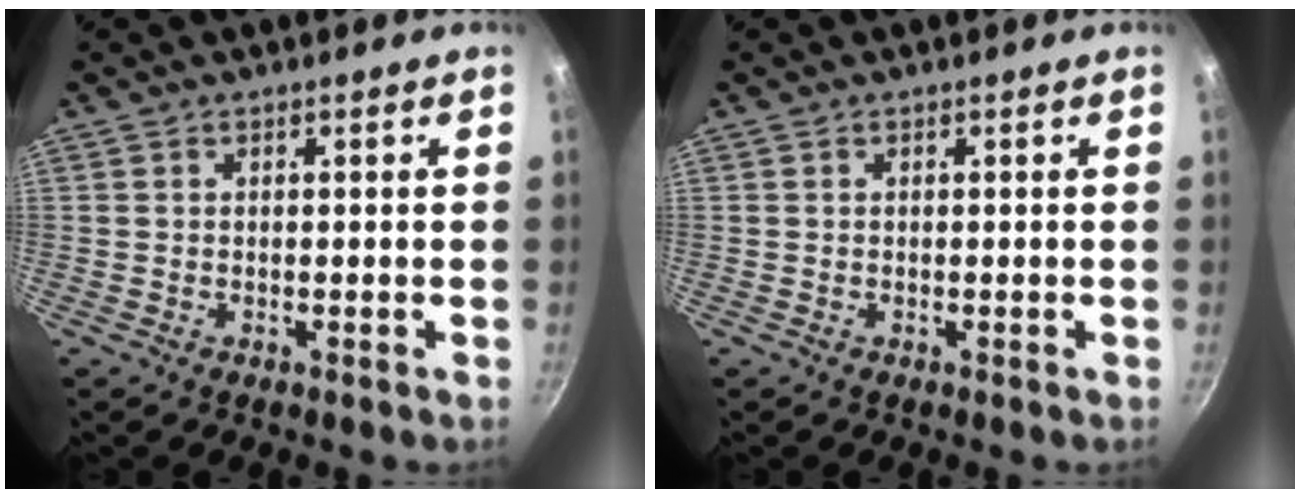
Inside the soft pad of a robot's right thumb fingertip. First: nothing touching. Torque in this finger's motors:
{"motor_torque": [-0.42, 0.05, -0.05, -0.26, 0.01]}